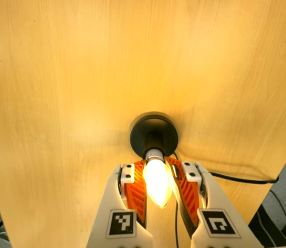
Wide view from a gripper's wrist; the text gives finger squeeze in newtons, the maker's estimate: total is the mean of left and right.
{"total": 20.7, "left": 25.7, "right": 15.7}